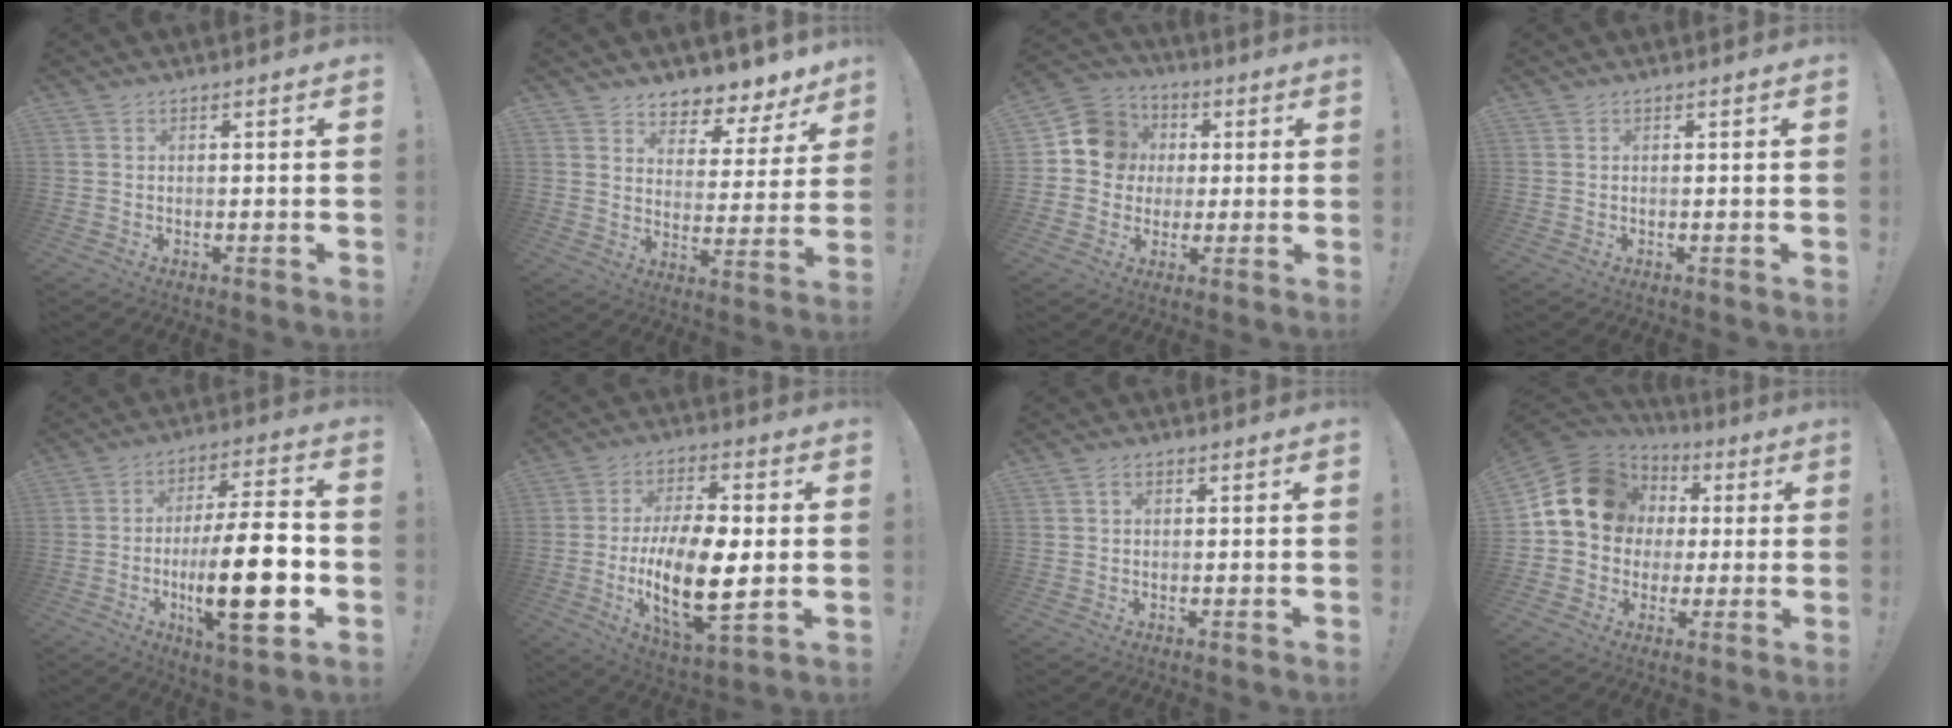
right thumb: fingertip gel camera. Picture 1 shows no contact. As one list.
[{"total": 6.2, "force": [5.2, 2.8, 1.6], "torque": [-0.018, -0.058, 0.095]}, {"total": 12.3, "force": [1.8, 11.4, 4.2], "torque": [-0.044, 0.009, 0.042]}, {"total": 0.0}, {"total": 22.2, "force": [-4.8, 6.3, 20.8], "torque": [-0.333, 0.003, -0.077]}, {"total": 18.7, "force": [-2.5, 7.9, 16.8], "torque": [-0.311, -0.008, -0.040]}, {"total": 1.4, "force": [0.3, 0.9, 1.0], "torque": [-0.012, 0.001, 0.004]}, {"total": 17.3, "force": [3.7, 14.5, 8.7], "torque": [-0.137, 0.001, 0.083]}]